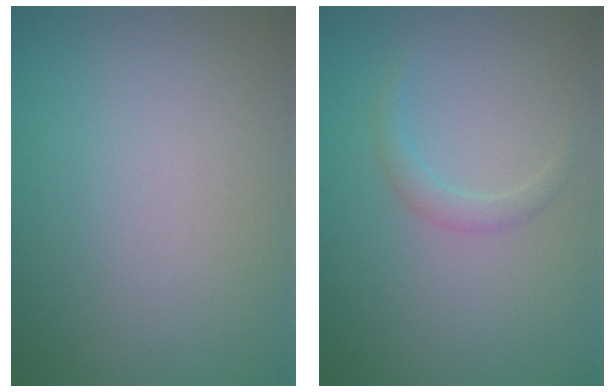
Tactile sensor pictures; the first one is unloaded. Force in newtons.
{"total": 1.3, "press": 1.3, "slide": 0.2}